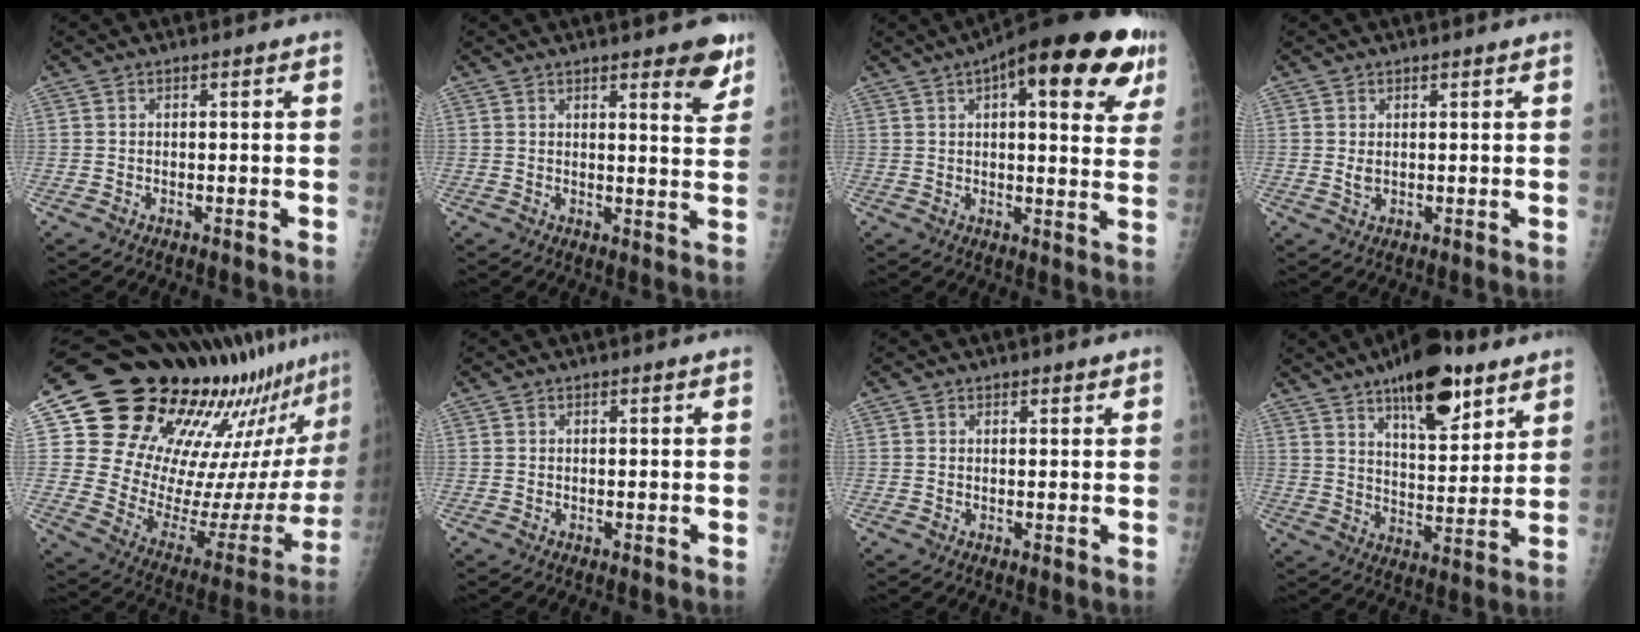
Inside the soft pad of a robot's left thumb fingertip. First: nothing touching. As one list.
[{"total": 6.7, "force": [4.4, 1.7, 4.8], "torque": [-0.037, -0.025, 0.051]}, {"total": 21.8, "force": [10.3, 7.6, 17.7], "torque": [-0.215, 0.003, 0.131]}, {"total": 1.6, "force": [0.6, 1.0, 1.1], "torque": [-0.015, -0.006, 0.015]}, {"total": 31.3, "force": [24.5, 10.5, 16.5], "torque": [-0.240, -0.152, 0.357]}, {"total": 0.0}, {"total": 0.8, "force": [0.7, 0.4, 0.1], "torque": [0.004, -0.006, 0.008]}, {"total": 16.3, "force": [10.1, 6.2, 11.2], "torque": [-0.135, -0.053, 0.158]}]